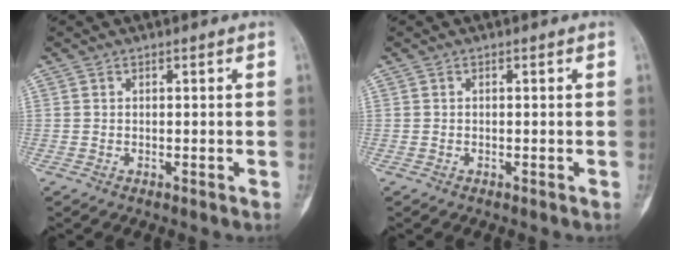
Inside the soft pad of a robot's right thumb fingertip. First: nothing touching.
{"total": 0.0}